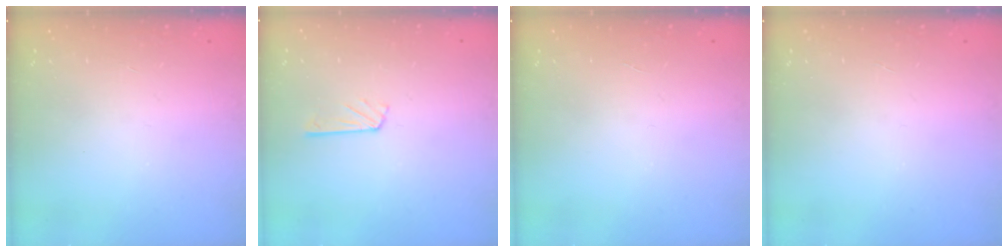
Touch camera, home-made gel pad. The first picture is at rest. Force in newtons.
{"total": 4.6, "press": 4.5, "slide": 0.4}
{"total": 0.0}
{"total": 0.0}